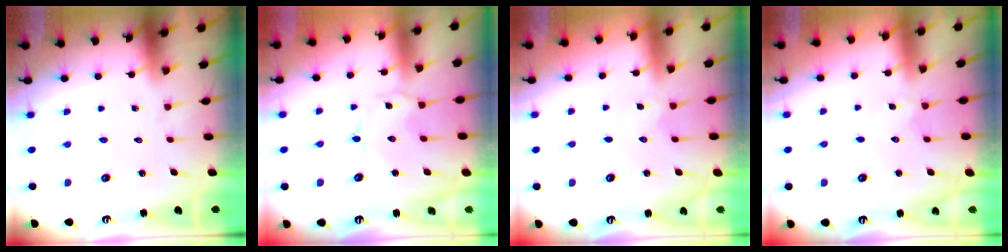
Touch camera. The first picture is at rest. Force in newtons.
{"total": 0.0}
{"total": 1.9, "press": 1.9, "slide": 0.2}
{"total": 1.9, "press": 1.9, "slide": 0.2}